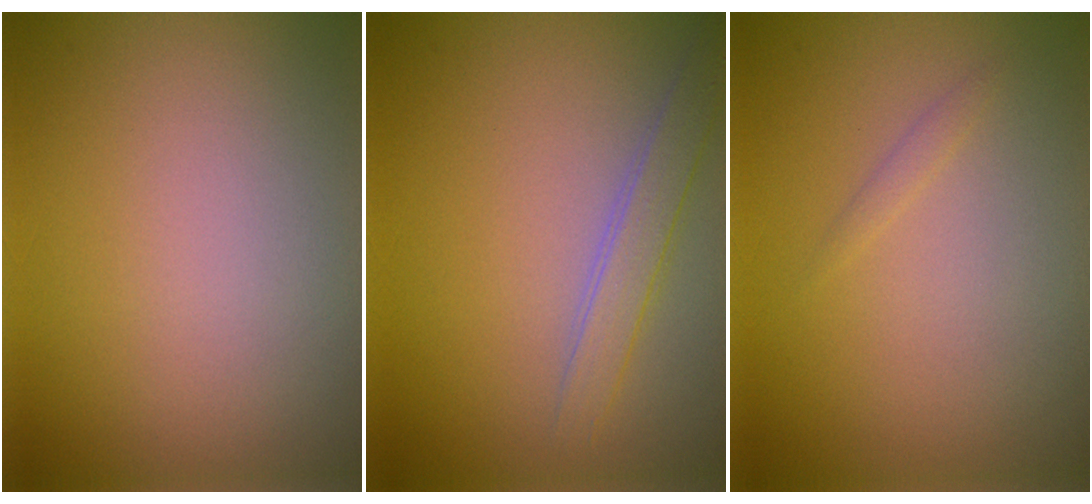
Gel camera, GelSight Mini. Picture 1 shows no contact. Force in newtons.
{"total": 2.3, "press": 2.3, "slide": 0.1}
{"total": 0.5, "press": 0.5, "slide": 0.0}